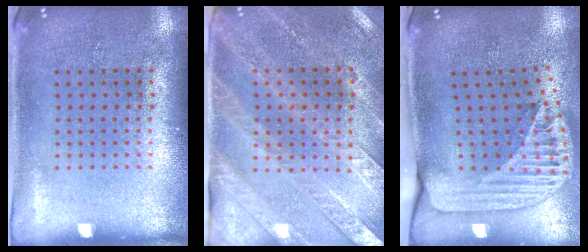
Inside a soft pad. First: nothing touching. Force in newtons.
{"total": 2.8, "press": 2.6, "slide": 1.0}
{"total": 2.6, "press": 1.8, "slide": 1.9}